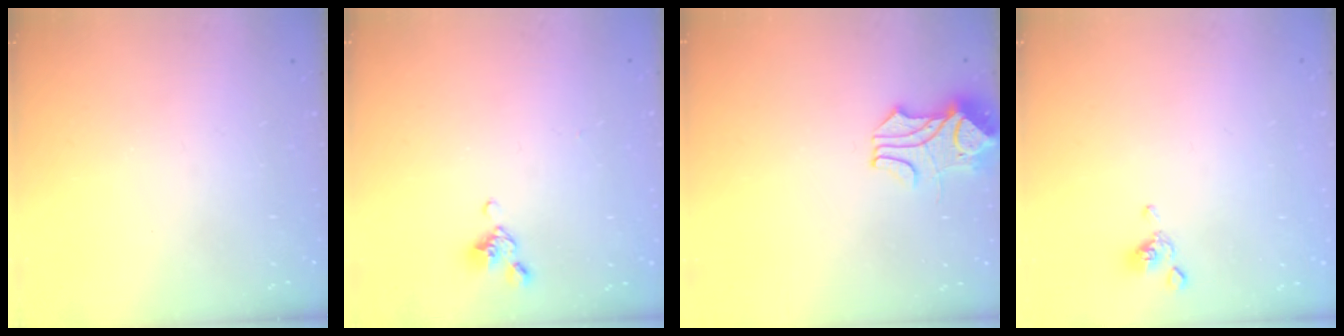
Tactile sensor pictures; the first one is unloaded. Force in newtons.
{"total": 5.6, "press": 5.5, "slide": 0.9}
{"total": 2.0, "press": 1.8, "slide": 1.0}
{"total": 2.3, "press": 2.2, "slide": 0.5}